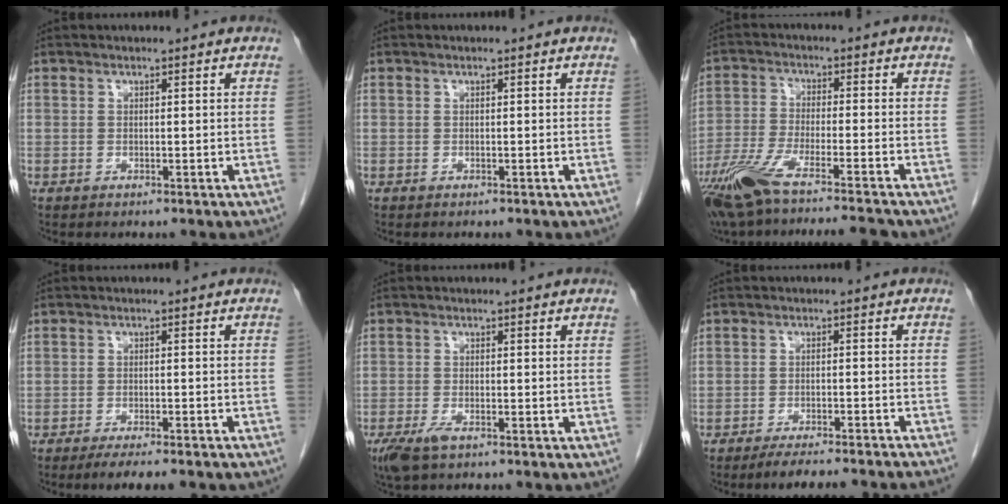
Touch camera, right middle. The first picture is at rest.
{"total": 0.0}
{"total": 14.9, "force": [-12.1, 0.4, 8.7], "torque": [-0.172, -0.034, -0.204]}
{"total": 6.3, "force": [-5.1, 0.7, 3.7], "torque": [-0.044, -0.011, -0.070]}
{"total": 3.4, "force": [-2.1, 1.1, 2.5], "torque": [-0.058, -0.007, -0.037]}
{"total": 10.4, "force": [-9.4, -0.3, 4.4], "torque": [-0.042, -0.017, -0.129]}